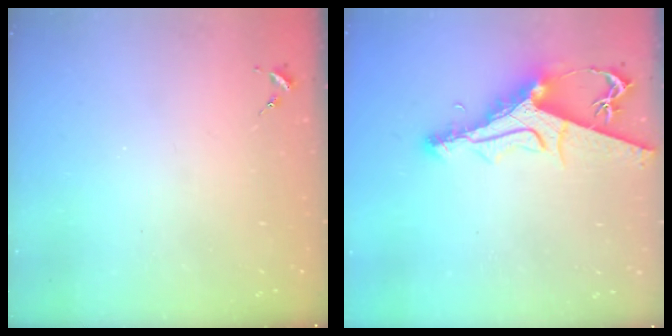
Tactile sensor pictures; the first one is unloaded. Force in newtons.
{"total": 11.6, "press": 11.6, "slide": 1.2}